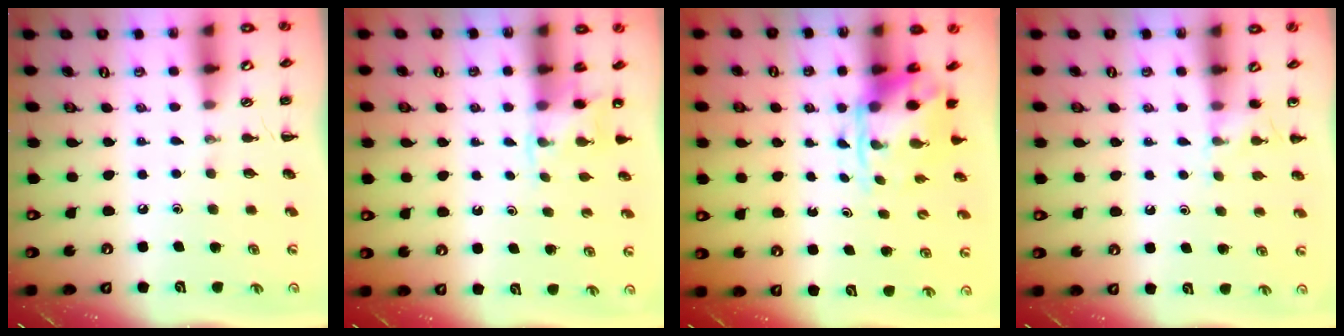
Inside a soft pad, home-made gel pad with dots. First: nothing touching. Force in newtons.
{"total": 3.6, "press": 3.4, "slide": 1.2}
{"total": 3.6, "press": 3.5, "slide": 1.0}
{"total": 5.5, "press": 5.1, "slide": 2.0}